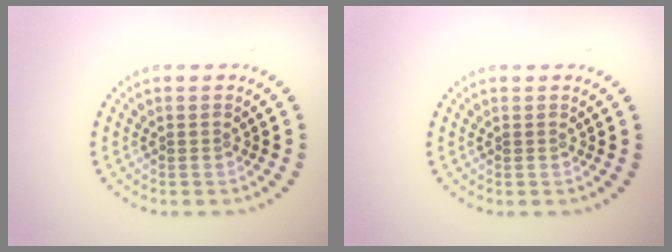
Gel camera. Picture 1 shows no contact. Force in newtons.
{"total": 0.0}